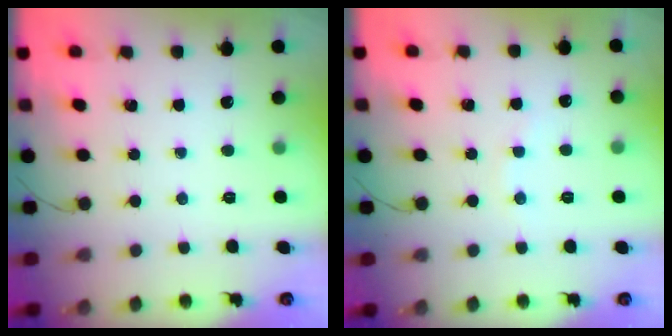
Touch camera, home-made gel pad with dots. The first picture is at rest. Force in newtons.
{"total": 5.2, "press": 5.1, "slide": 1.0}